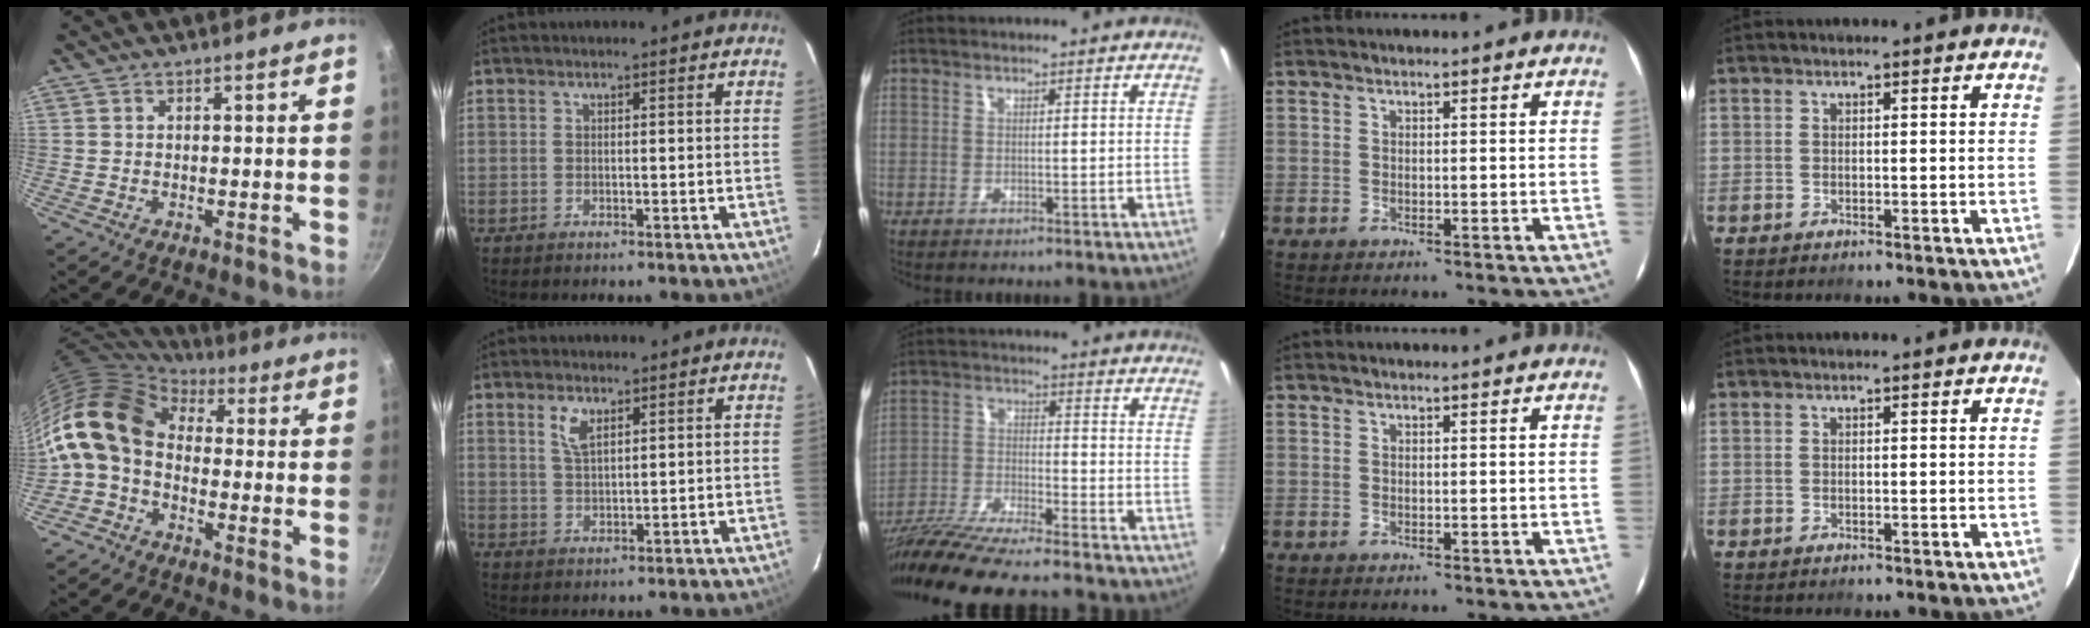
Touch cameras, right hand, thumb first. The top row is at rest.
{"thumb": {"total": 13.1, "force": [0.6, 9.3, 9.2], "torque": [-0.159, 0.025, -0.013]}, "index": {"total": 3.6, "force": [2.0, 1.6, 2.6], "torque": [-0.050, 0.002, 0.039]}, "middle": {"total": 14.9, "force": [-12.9, 0.0, 7.4], "torque": [-0.156, -0.036, -0.235]}}